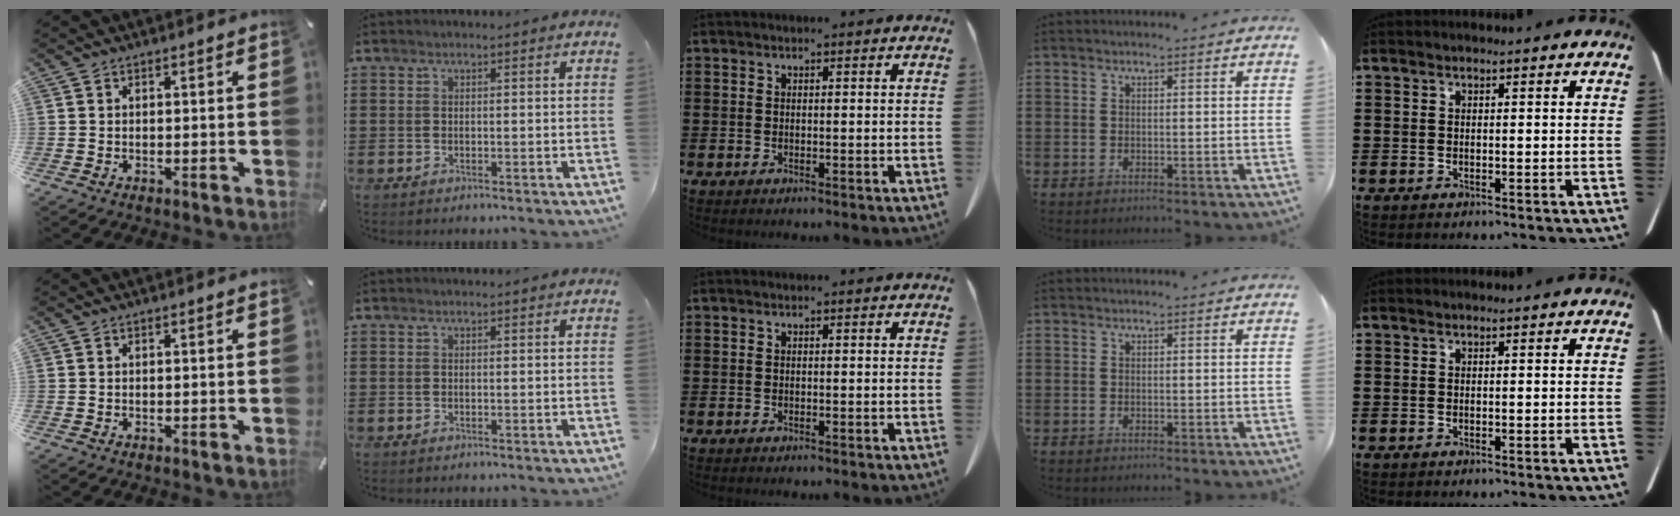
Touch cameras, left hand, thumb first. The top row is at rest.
{}